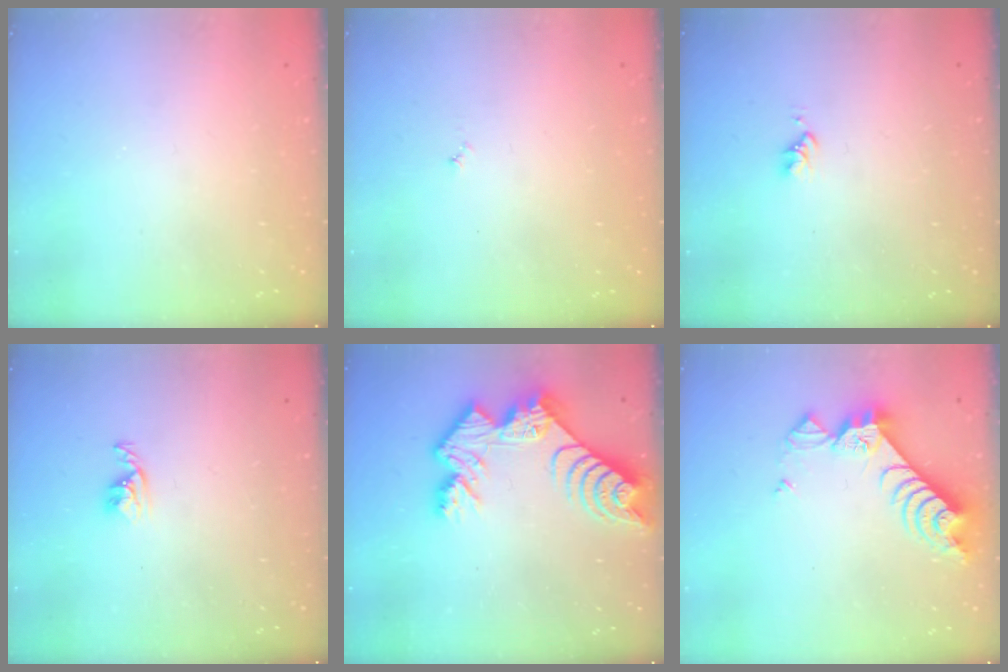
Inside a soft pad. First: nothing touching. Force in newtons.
{"total": 3.0, "press": 2.9, "slide": 0.3}
{"total": 2.6, "press": 2.6, "slide": 0.4}
{"total": 3.7, "press": 3.6, "slide": 0.6}
{"total": 13.8, "press": 13.8, "slide": 1.1}
{"total": 8.4, "press": 8.4, "slide": 1.0}